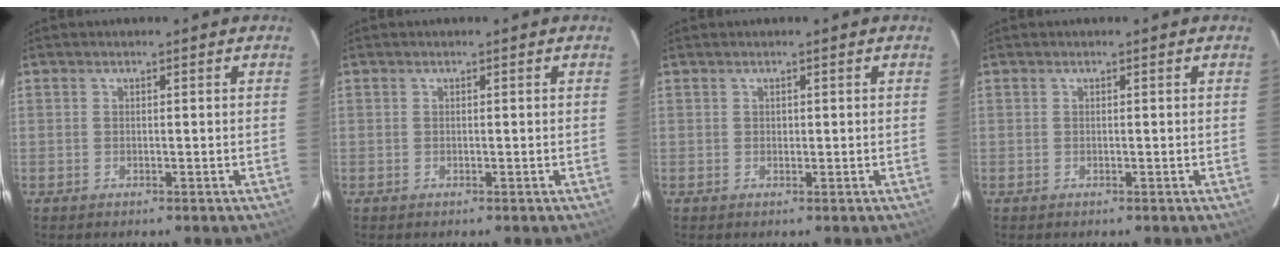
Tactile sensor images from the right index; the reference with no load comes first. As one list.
[{"total": 0.0}, {"total": 0.8, "force": [0.5, -0.2, -0.6], "torque": [0.014, -0.001, 0.010]}, {"total": 0.0}]